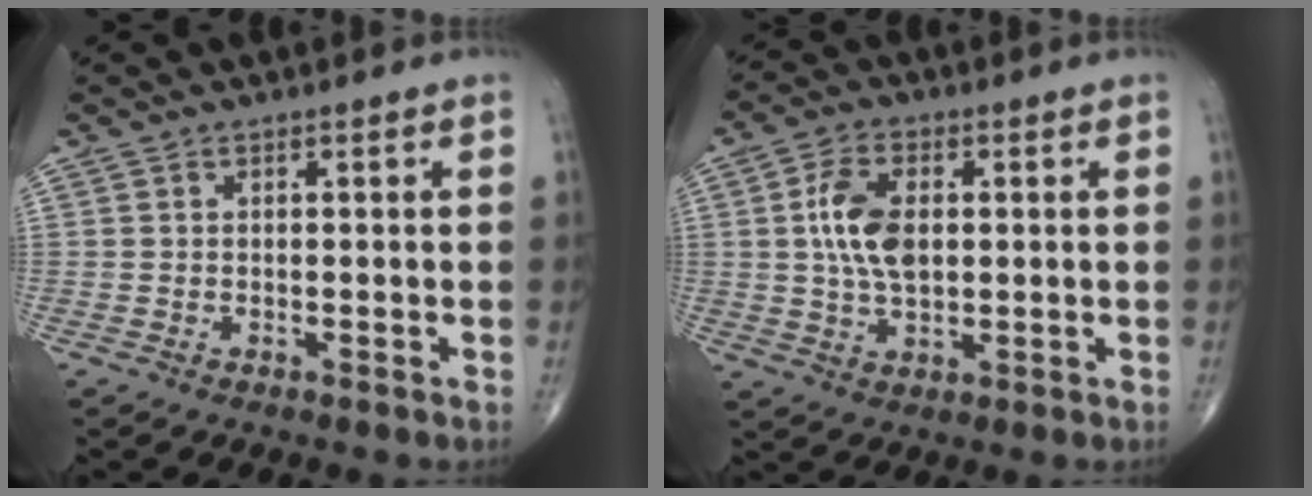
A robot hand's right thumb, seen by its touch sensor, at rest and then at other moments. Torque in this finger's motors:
{"motor_torque": [1.39, 1.98, 1.19, 0.08, 0.14]}